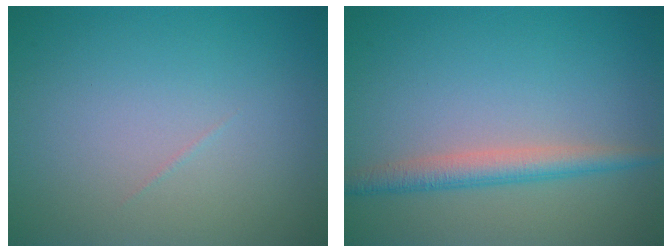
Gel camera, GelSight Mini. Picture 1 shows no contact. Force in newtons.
{"total": 2.7, "press": 2.7, "slide": 0.1}